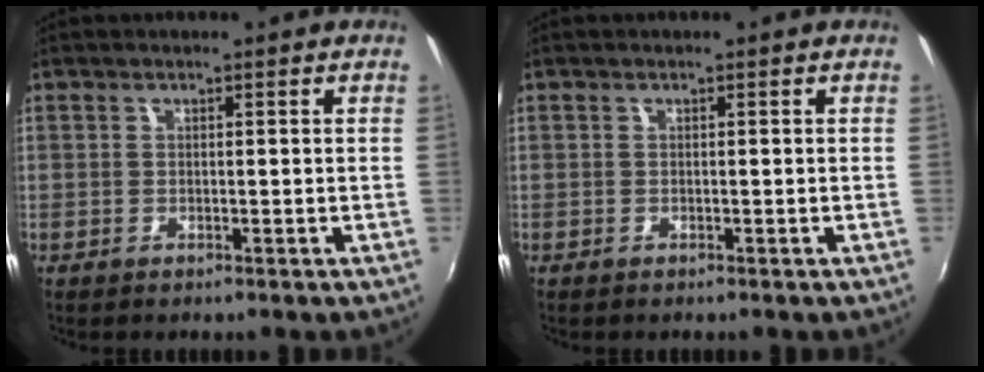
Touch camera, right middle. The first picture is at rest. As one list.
[{"total": 0.0}]